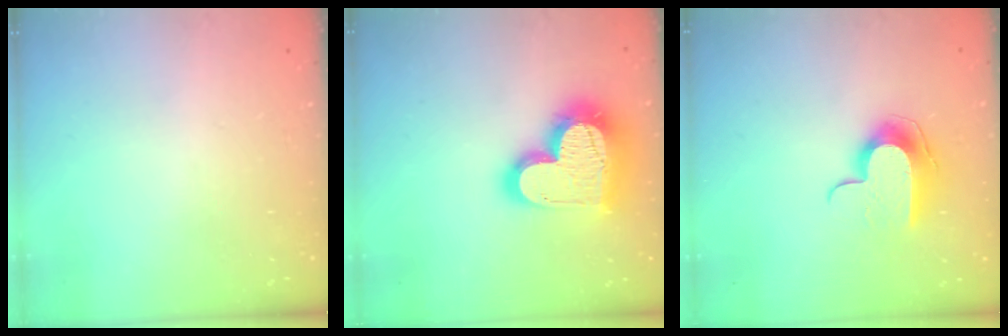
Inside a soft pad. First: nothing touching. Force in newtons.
{"total": 23.6, "press": 23.5, "slide": 2.1}
{"total": 9.9, "press": 9.9, "slide": 0.2}